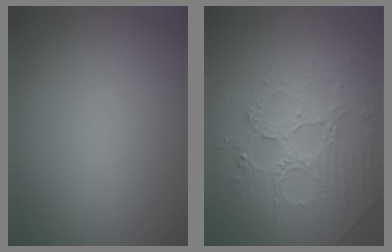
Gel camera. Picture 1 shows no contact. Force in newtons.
{"total": 4.4, "press": 4.3, "slide": 1.1}